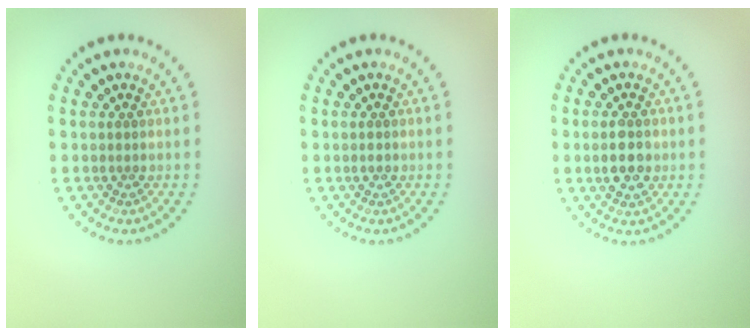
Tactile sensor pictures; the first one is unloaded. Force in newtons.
{"total": 0.7, "press": 0.7, "slide": 0.1}
{"total": 2.6, "press": 2.6, "slide": 0.2}